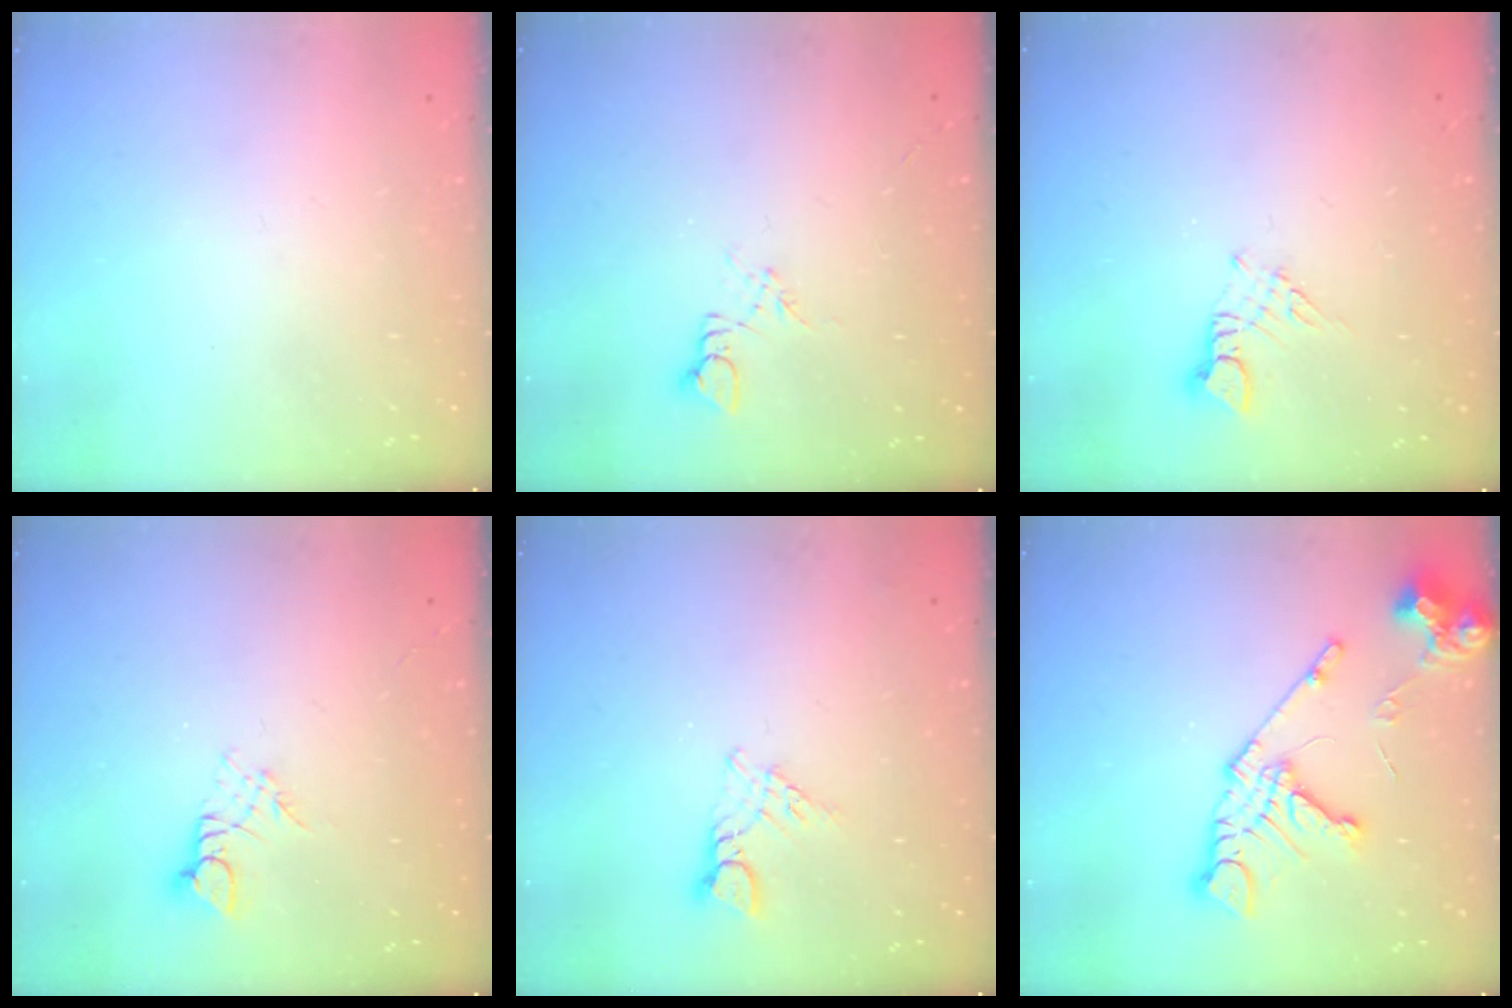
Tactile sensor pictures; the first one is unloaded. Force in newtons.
{"total": 4.6, "press": 4.6, "slide": 0.6}
{"total": 2.5, "press": 2.5, "slide": 0.3}
{"total": 2.8, "press": 2.8, "slide": 0.3}
{"total": 3.4, "press": 3.4, "slide": 0.4}
{"total": 14.5, "press": 14.4, "slide": 1.6}